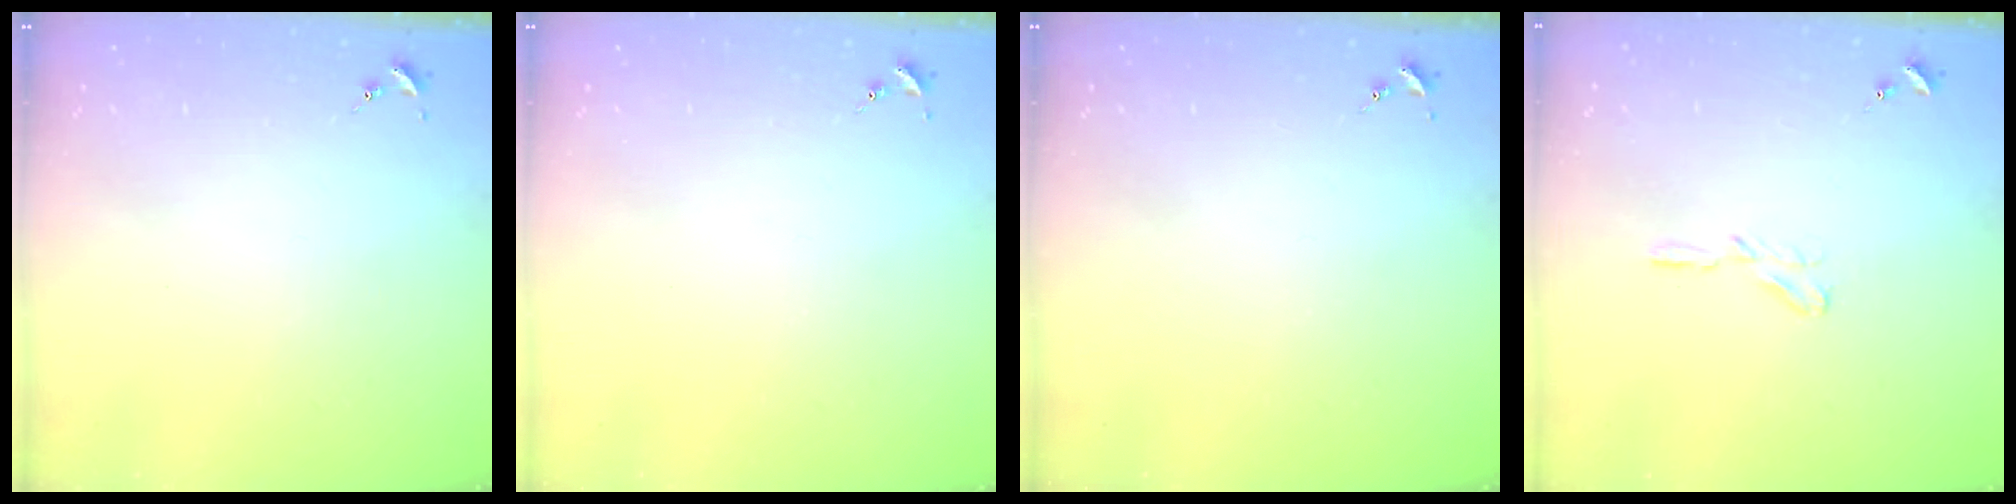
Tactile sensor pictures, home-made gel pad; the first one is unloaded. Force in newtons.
{"total": 0.0}
{"total": 0.0}
{"total": 3.8, "press": 3.8, "slide": 0.3}